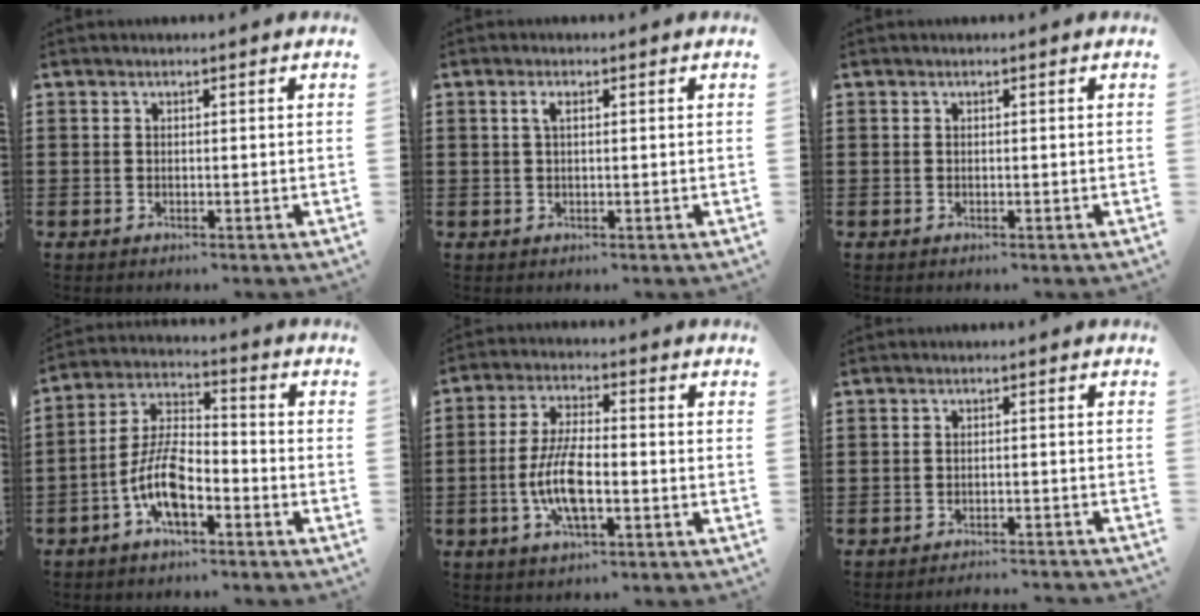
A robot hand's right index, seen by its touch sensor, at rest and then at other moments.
{"total": 1.6, "force": [0.5, 0.6, 1.5], "torque": [-0.030, 0.006, 0.006]}
{"total": 0.0}
{"total": 8.8, "force": [-4.1, 3.6, 6.9], "torque": [-0.172, -0.005, -0.083]}
{"total": 8.6, "force": [-2.2, 2.8, 7.8], "torque": [-0.179, -0.015, -0.047]}
{"total": 1.9, "force": [-1.9, -0.1, -0.1], "torque": [-0.002, 0.002, -0.041]}